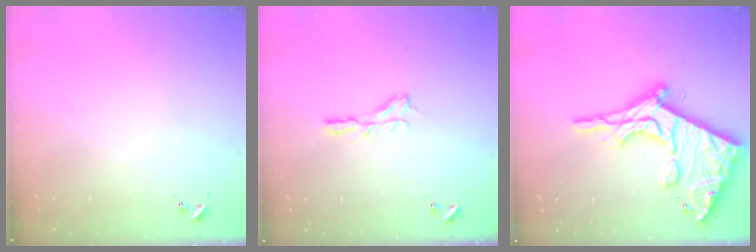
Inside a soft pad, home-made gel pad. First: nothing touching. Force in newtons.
{"total": 6.4, "press": 6.4, "slide": 0.4}
{"total": 27.1, "press": 27.0, "slide": 2.1}